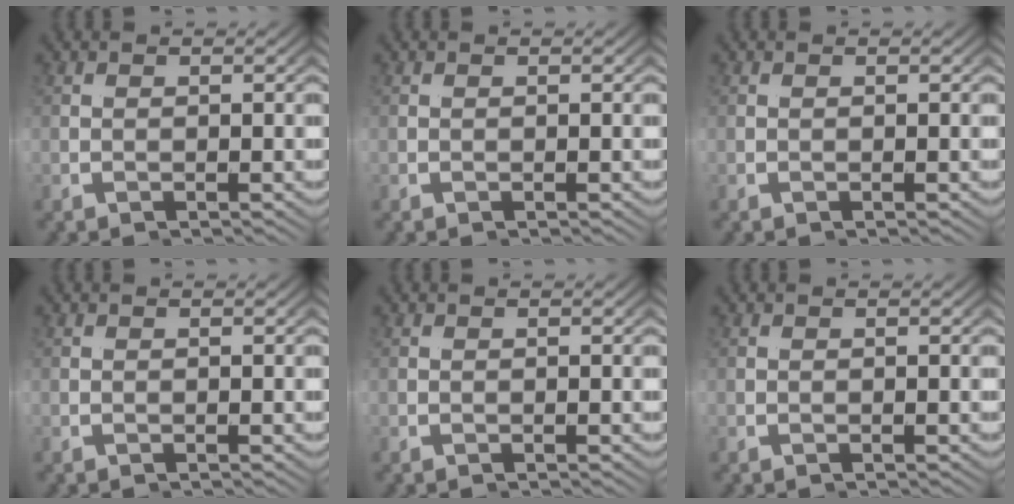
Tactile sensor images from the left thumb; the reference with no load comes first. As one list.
[{"total": 0.0}, {"total": 0.0}, {"total": 0.0}, {"total": 0.0}, {"total": 0.0}]